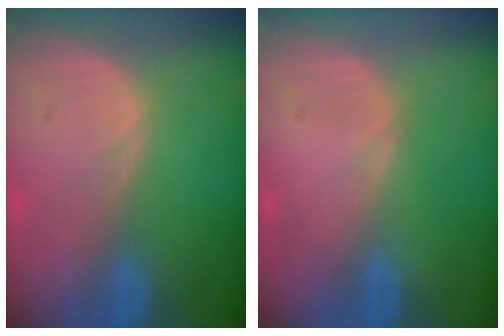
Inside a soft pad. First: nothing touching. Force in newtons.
{"total": 0.0}